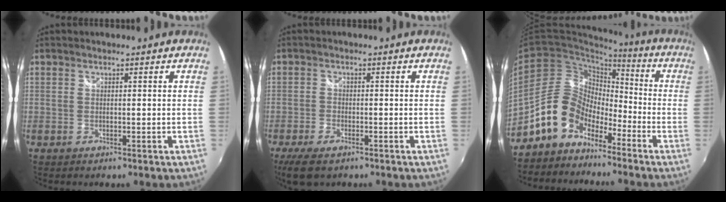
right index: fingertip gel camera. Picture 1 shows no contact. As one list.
[{"total": 6.7, "force": [-4.6, 2.6, 4.1], "torque": [-0.102, -0.021, -0.082]}, {"total": 11.6, "force": [-8.1, 7.2, 4.2], "torque": [-0.078, 0.036, -0.152]}]